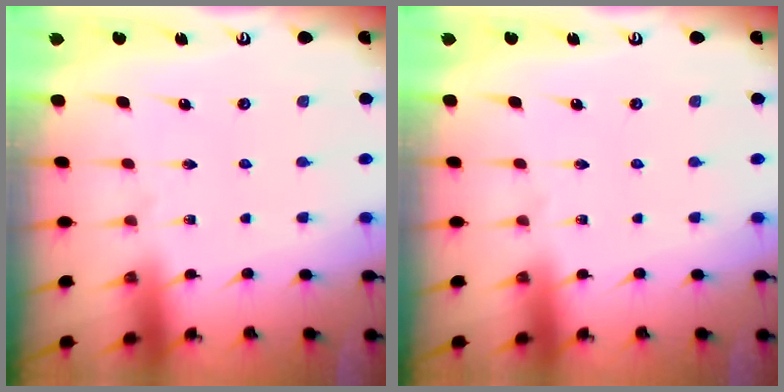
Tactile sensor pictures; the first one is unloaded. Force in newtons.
{"total": 0.0}